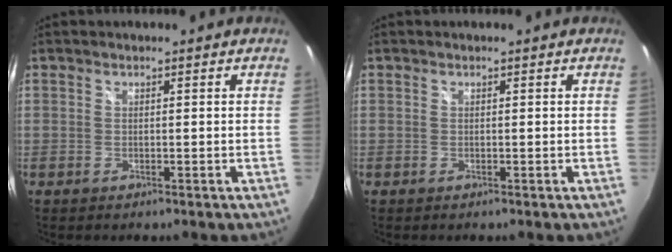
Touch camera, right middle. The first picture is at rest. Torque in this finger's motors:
{"motor_torque": [-0.03, -0.10, 0.00, 0.01]}